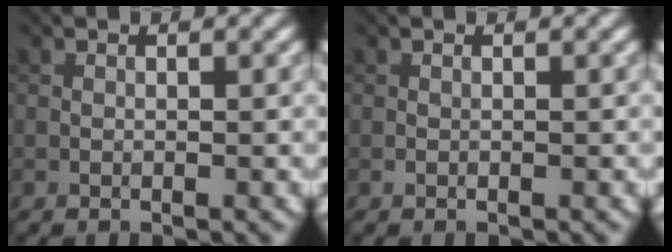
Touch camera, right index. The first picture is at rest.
{"total": 0.0}